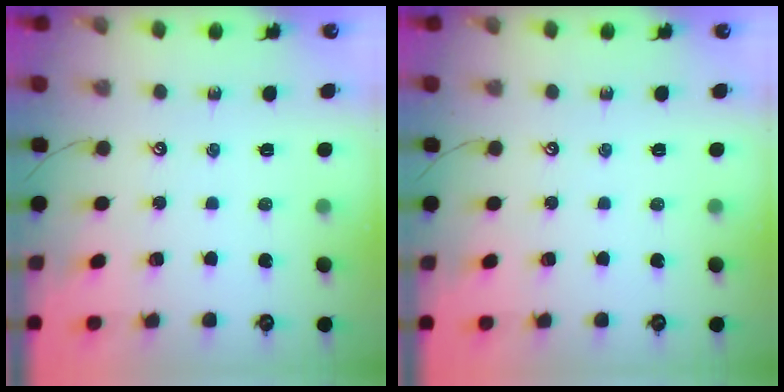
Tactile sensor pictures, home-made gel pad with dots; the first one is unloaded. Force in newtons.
{"total": 0.0}